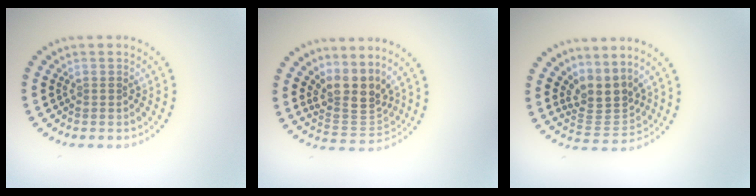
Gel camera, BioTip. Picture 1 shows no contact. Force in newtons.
{"total": 3.8, "press": 2.8, "slide": 2.5}
{"total": 3.4, "press": 2.4, "slide": 2.4}